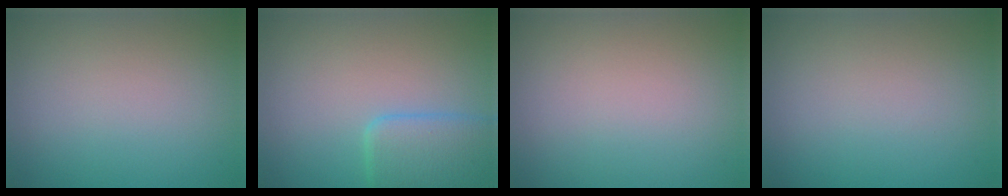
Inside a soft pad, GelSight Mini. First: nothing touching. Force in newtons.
{"total": 4.1, "press": 4.1, "slide": 0.4}
{"total": 0.0}
{"total": 0.0}